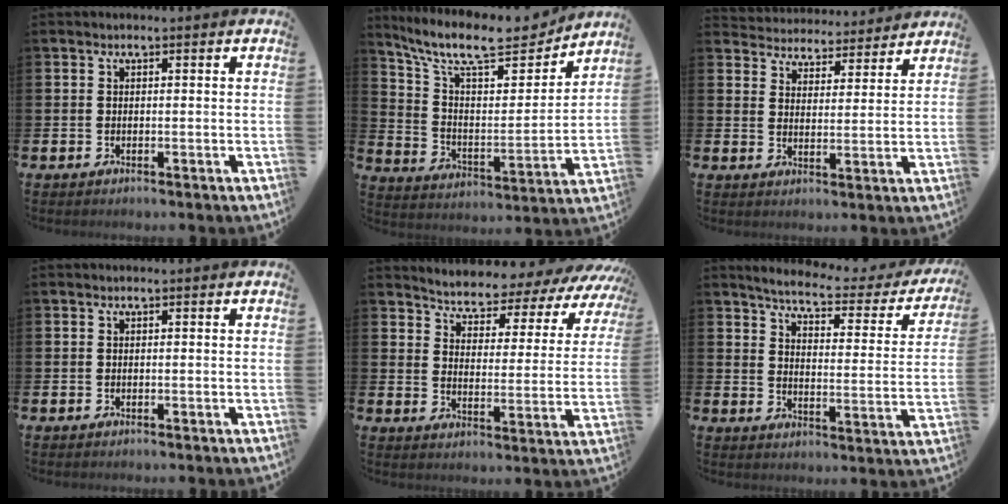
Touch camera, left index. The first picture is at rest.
{"total": 12.1, "force": [10.6, 3.1, 5.0], "torque": [-0.132, -0.068, 0.182]}
{"total": 4.6, "force": [4.5, 1.1, -0.5], "torque": [-0.006, -0.042, 0.076]}
{"total": 0.0}
{"total": 4.2, "force": [4.0, 1.2, 0.3], "torque": [-0.023, -0.044, 0.059]}
{"total": 5.1, "force": [4.6, 0.9, 2.1], "torque": [-0.056, -0.036, 0.069]}